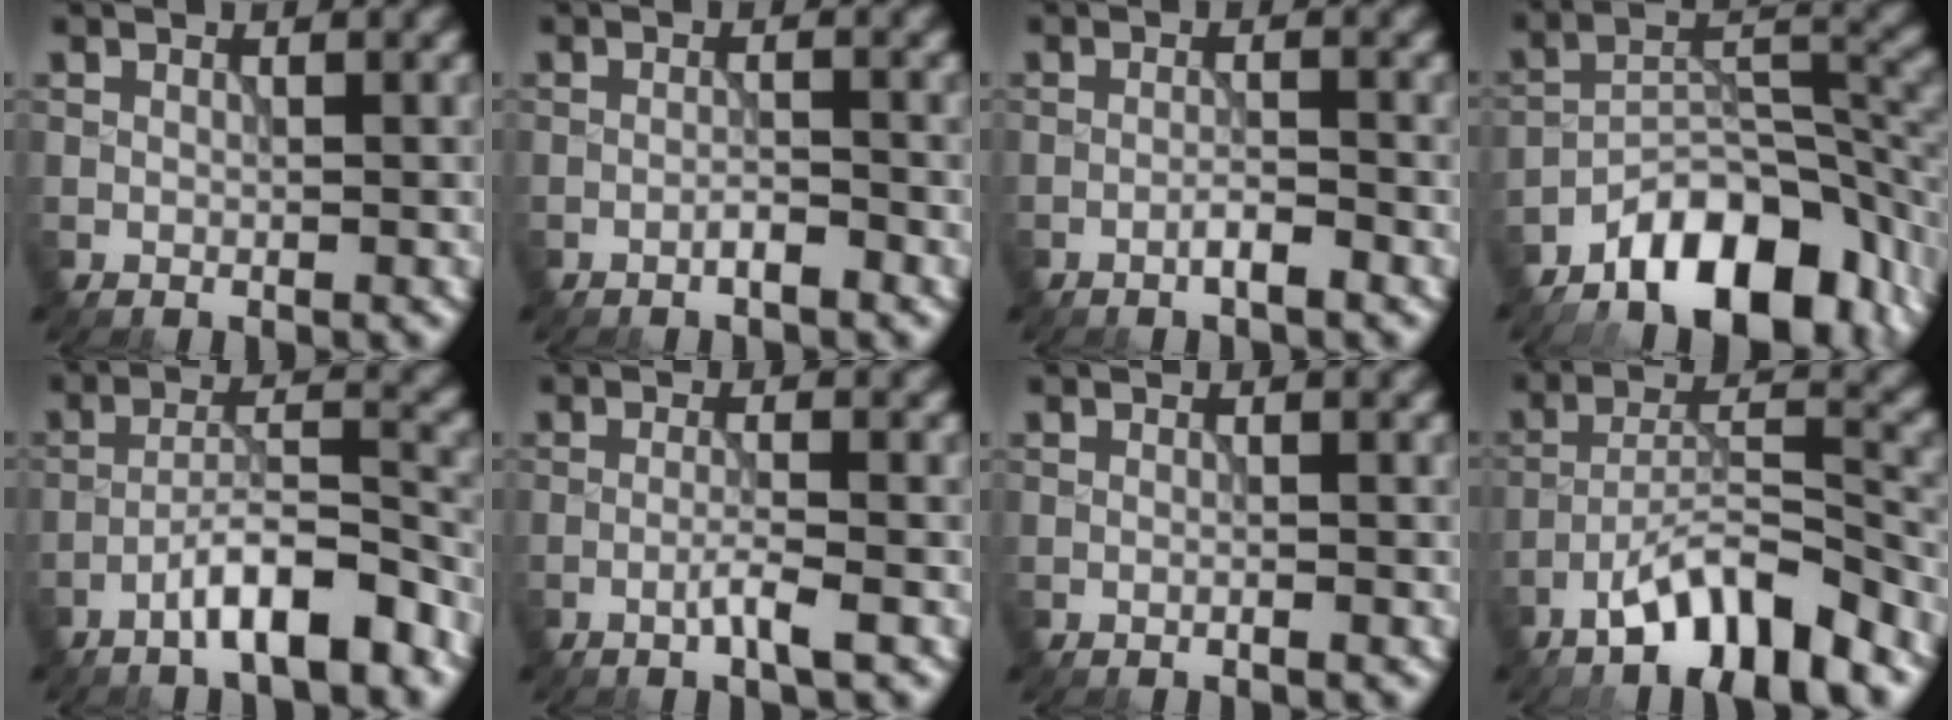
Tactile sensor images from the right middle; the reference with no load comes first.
{"total": 1.3, "force": [-0.9, 0.2, 1.0], "torque": [-0.015, 0.003, -0.018]}
{"total": 1.6, "force": [-1.0, 0.1, 1.3], "torque": [-0.020, 0.006, -0.021]}
{"total": 11.0, "force": [-7.1, 4.8, 6.9], "torque": [-0.096, 0.003, -0.126]}
{"total": 6.3, "force": [-4.1, 1.2, 4.7], "torque": [-0.074, 0.015, -0.070]}
{"total": 2.2, "force": [-1.0, 0.1, 1.9], "torque": [-0.034, 0.007, -0.024]}
{"total": 0.6, "force": [-0.2, 0.1, 0.5], "torque": [-0.007, -0.003, -0.010]}
{"total": 8.0, "force": [-5.5, 1.7, 5.5], "torque": [-0.095, 0.009, -0.097]}